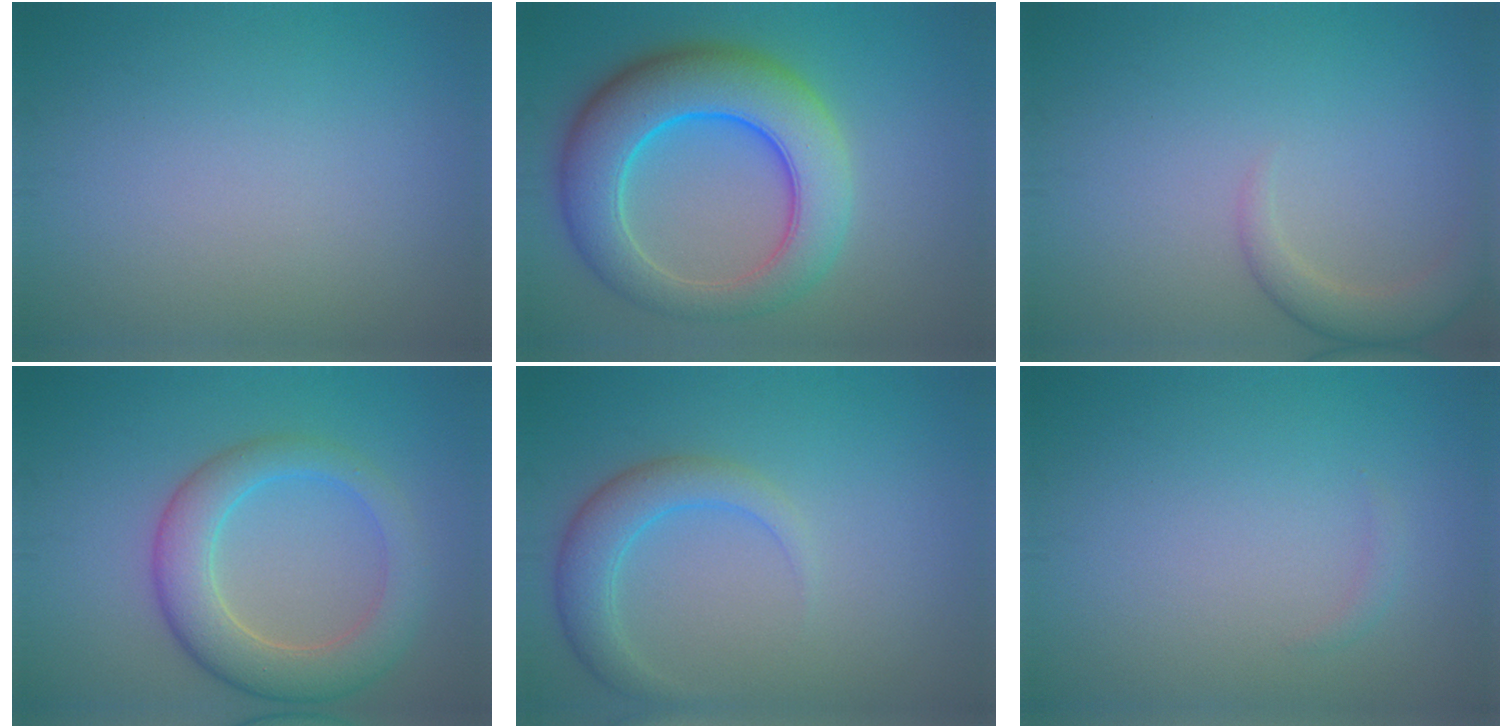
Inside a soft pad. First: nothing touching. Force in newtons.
{"total": 9.4, "press": 9.4, "slide": 0.2}
{"total": 2.5, "press": 2.5, "slide": 0.2}
{"total": 5.8, "press": 5.8, "slide": 0.3}
{"total": 3.2, "press": 3.2, "slide": 0.0}
{"total": 0.6, "press": 0.6, "slide": 0.0}